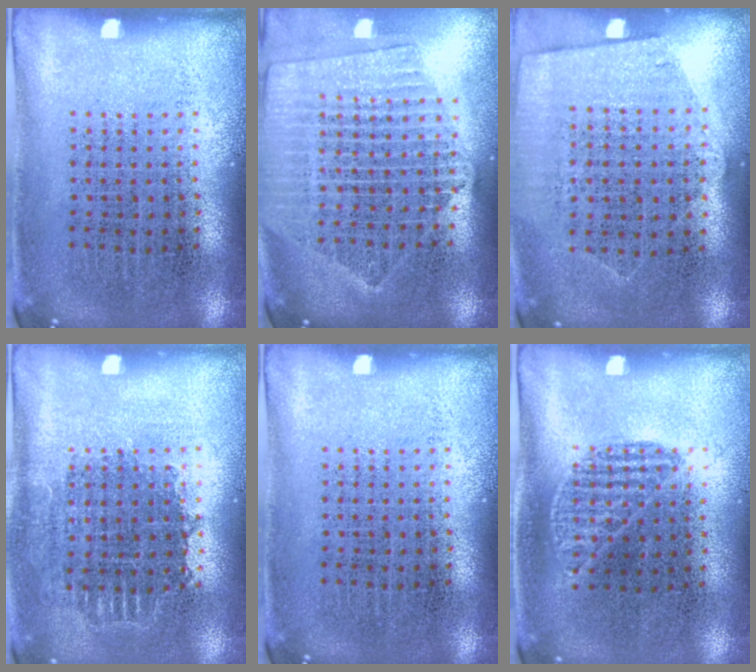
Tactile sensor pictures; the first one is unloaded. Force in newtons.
{"total": 2.3, "press": 2.1, "slide": 1.1}
{"total": 1.2, "press": 1.0, "slide": 0.6}
{"total": 0.9, "press": 0.8, "slide": 0.3}
{"total": 0.0}
{"total": 1.0, "press": 0.7, "slide": 0.7}